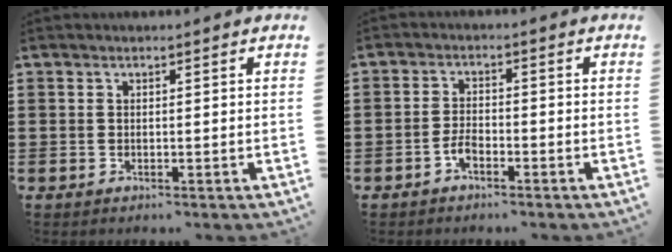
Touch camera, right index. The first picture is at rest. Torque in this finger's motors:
{"motor_torque": [1.10, 1.04, 0.16, 0.01]}